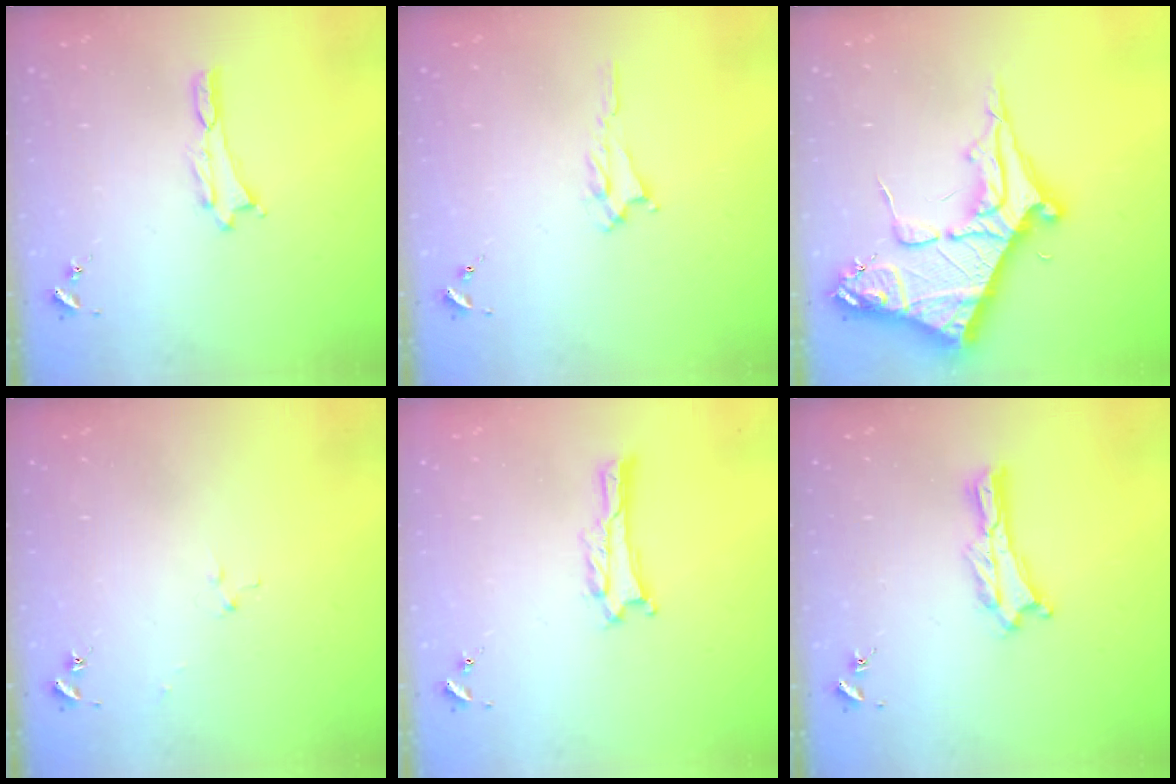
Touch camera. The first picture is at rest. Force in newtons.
{"total": 1.6, "press": 1.5, "slide": 0.4}
{"total": 10.6, "press": 10.6, "slide": 1.2}
{"total": 2.5, "press": 2.5, "slide": 0.3}
{"total": 1.0, "press": 1.0, "slide": 0.1}
{"total": 0.9, "press": 0.9, "slide": 0.2}